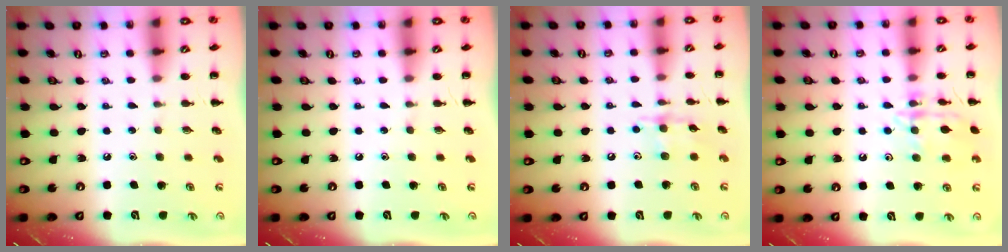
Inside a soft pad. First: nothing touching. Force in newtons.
{"total": 0.0}
{"total": 8.7, "press": 8.7, "slide": 0.7}
{"total": 13.1, "press": 13.1, "slide": 0.8}